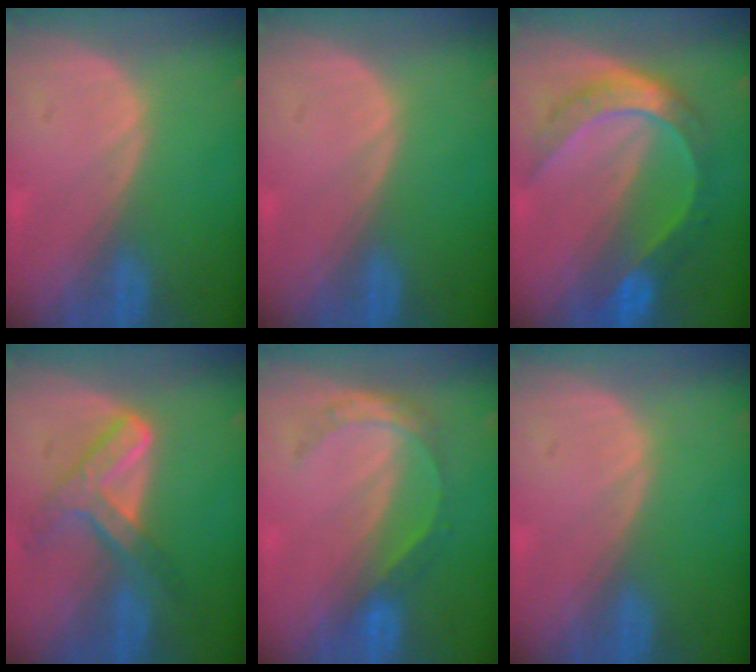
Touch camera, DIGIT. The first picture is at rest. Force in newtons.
{"total": 0.0}
{"total": 8.3, "press": 8.3, "slide": 0.9}
{"total": 7.3, "press": 6.1, "slide": 3.9}
{"total": 5.5, "press": 4.7, "slide": 2.7}
{"total": 0.0}